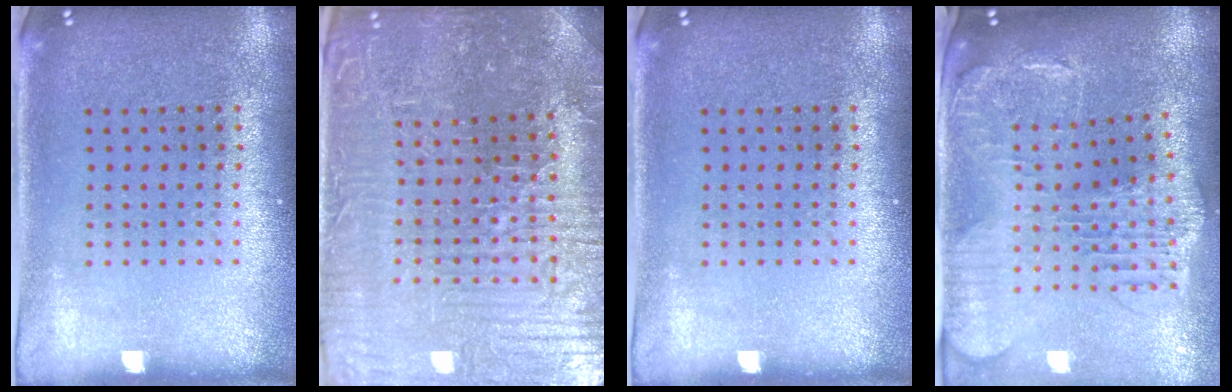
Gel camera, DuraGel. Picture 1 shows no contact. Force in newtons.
{"total": 4.6, "press": 4.5, "slide": 0.8}
{"total": 0.0}
{"total": 2.2, "press": 2.0, "slide": 1.0}